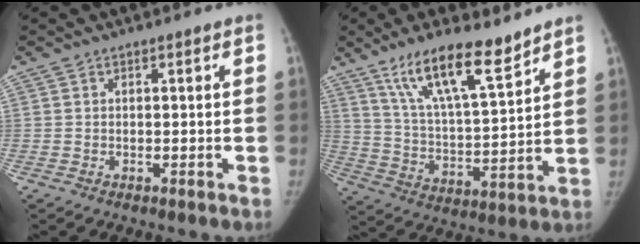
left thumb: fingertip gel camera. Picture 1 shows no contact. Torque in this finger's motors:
{"motor_torque": [0.65, 0.09, 1.21, -1.32, 0.09]}